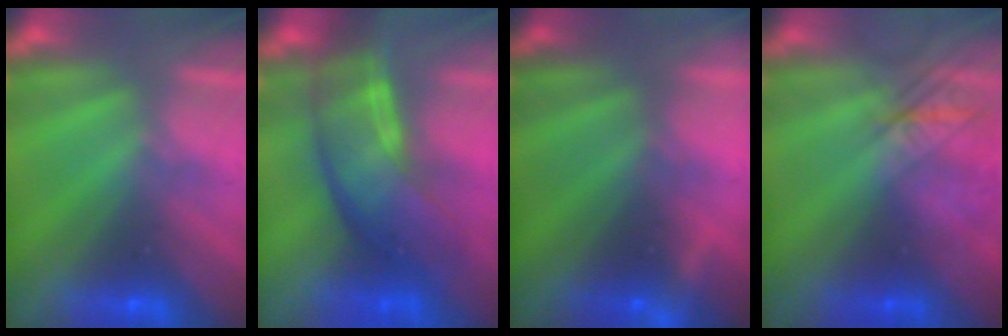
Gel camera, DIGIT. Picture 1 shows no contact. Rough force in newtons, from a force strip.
{"total": 7.3}
{"total": 3.0}
{"total": 2.5}